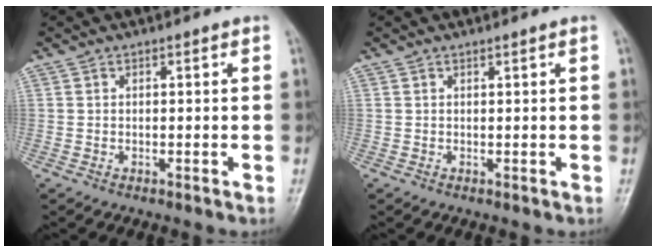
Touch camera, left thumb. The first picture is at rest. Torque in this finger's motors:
{"motor_torque": [-0.03, 0.07, 0.03, 0.06, 0.00]}